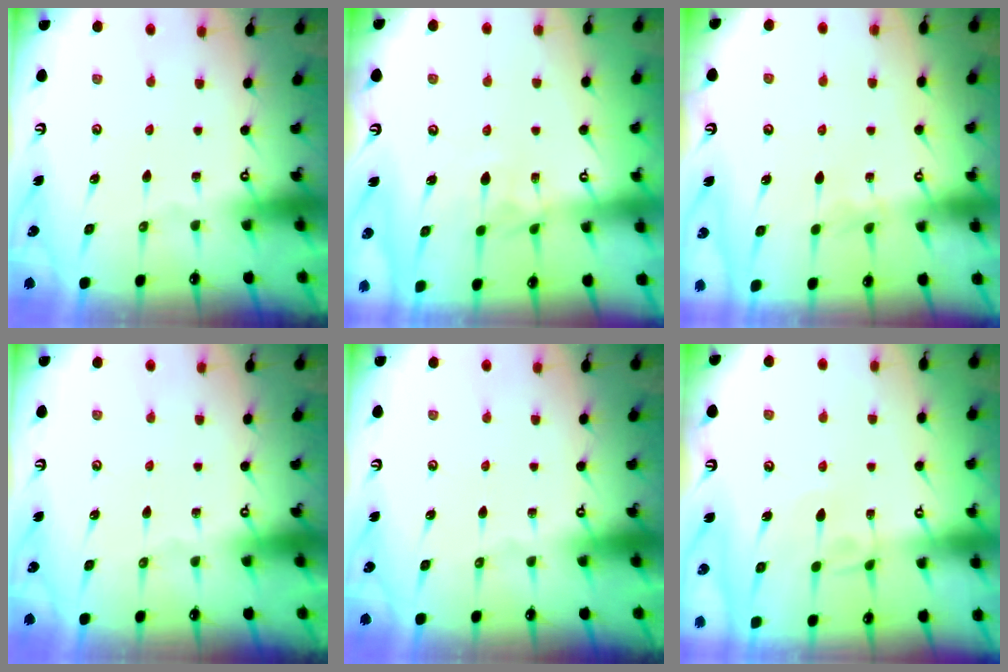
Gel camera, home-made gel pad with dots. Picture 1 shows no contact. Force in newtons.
{"total": 1.9, "press": 1.7, "slide": 0.7}
{"total": 2.7, "press": 2.7, "slide": 0.3}
{"total": 0.0}
{"total": 0.0}
{"total": 1.9, "press": 1.9, "slide": 0.2}